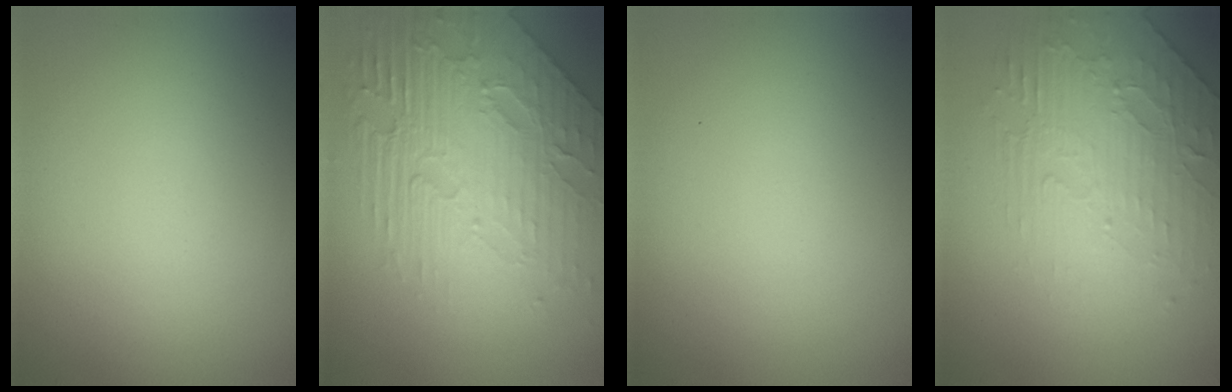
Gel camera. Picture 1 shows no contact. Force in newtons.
{"total": 7.6, "press": 5.6, "slide": 5.2}
{"total": 0.0}
{"total": 2.8, "press": 2.3, "slide": 1.6}